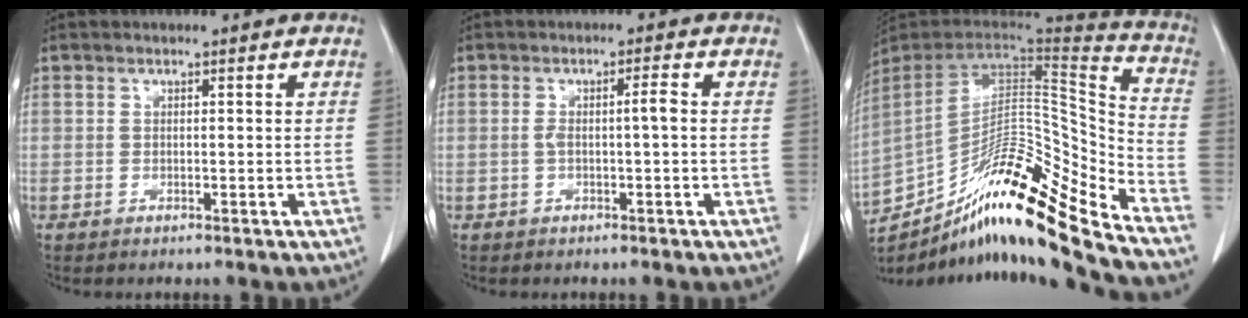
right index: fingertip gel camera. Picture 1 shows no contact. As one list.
[{"total": 2.6, "force": [-0.2, 0.1, 2.6], "torque": [-0.048, 0.008, 0.001]}, {"total": 22.9, "force": [-18.3, 0.0, 13.8], "torque": [-0.223, 0.006, -0.311]}]